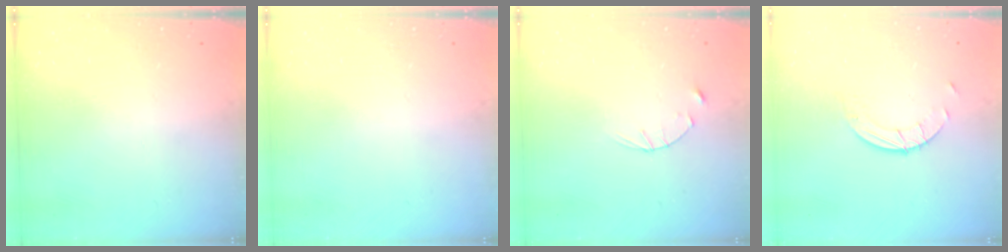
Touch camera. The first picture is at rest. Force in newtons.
{"total": 0.0}
{"total": 2.8, "press": 2.8, "slide": 0.4}
{"total": 2.7, "press": 2.7, "slide": 0.3}